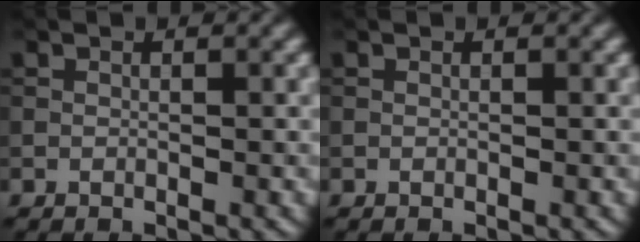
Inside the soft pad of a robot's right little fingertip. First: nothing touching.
{"total": 0.0}